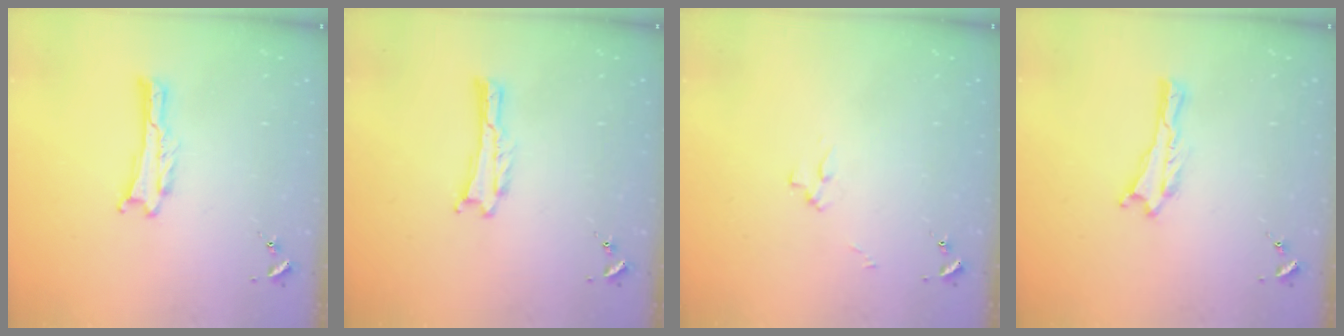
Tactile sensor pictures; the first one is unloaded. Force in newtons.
{"total": 0.0}
{"total": 2.5, "press": 2.5, "slide": 0.3}
{"total": 0.0}